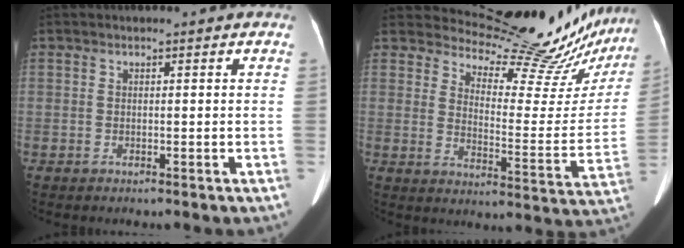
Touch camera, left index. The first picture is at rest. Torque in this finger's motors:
{"motor_torque": [0.22, -0.35, 0.00, 0.00]}